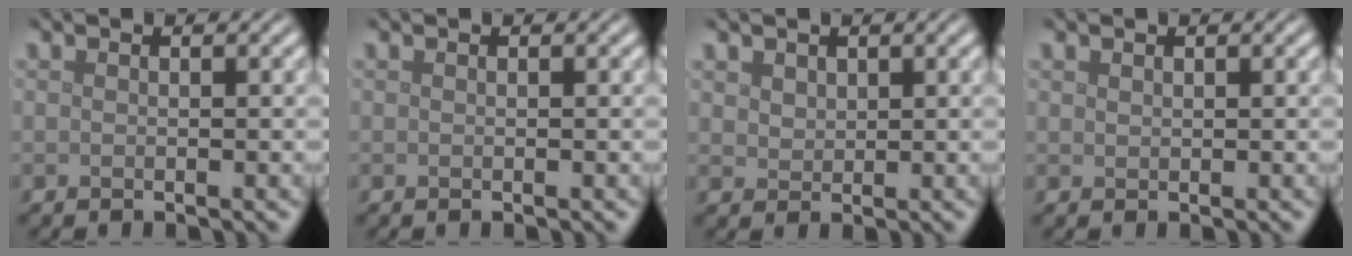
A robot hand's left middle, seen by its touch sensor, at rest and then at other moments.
{"total": 0.0}
{"total": 1.4, "force": [1.0, 1.0, 0.4], "torque": [-0.011, -0.002, 0.021]}
{"total": 0.5, "force": [0.4, 0.3, 0.1], "torque": [-0.002, 0.000, 0.010]}